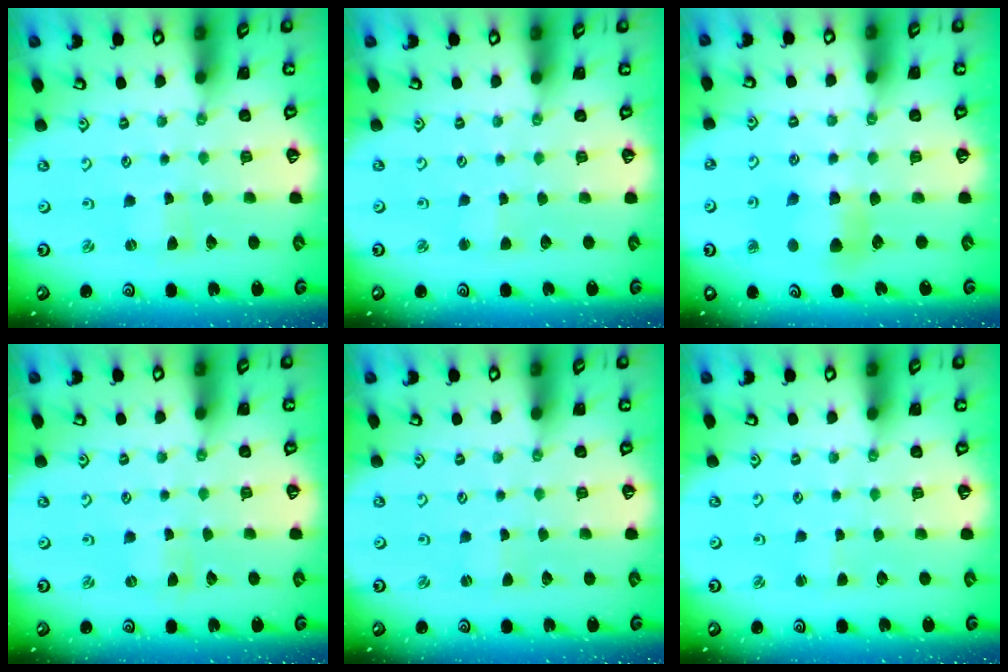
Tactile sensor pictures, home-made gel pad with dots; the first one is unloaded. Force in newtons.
{"total": 1.7, "press": 1.7, "slide": 0.1}
{"total": 6.4, "press": 6.3, "slide": 0.5}
{"total": 0.0}
{"total": 0.0}
{"total": 0.8, "press": 0.8, "slide": 0.2}